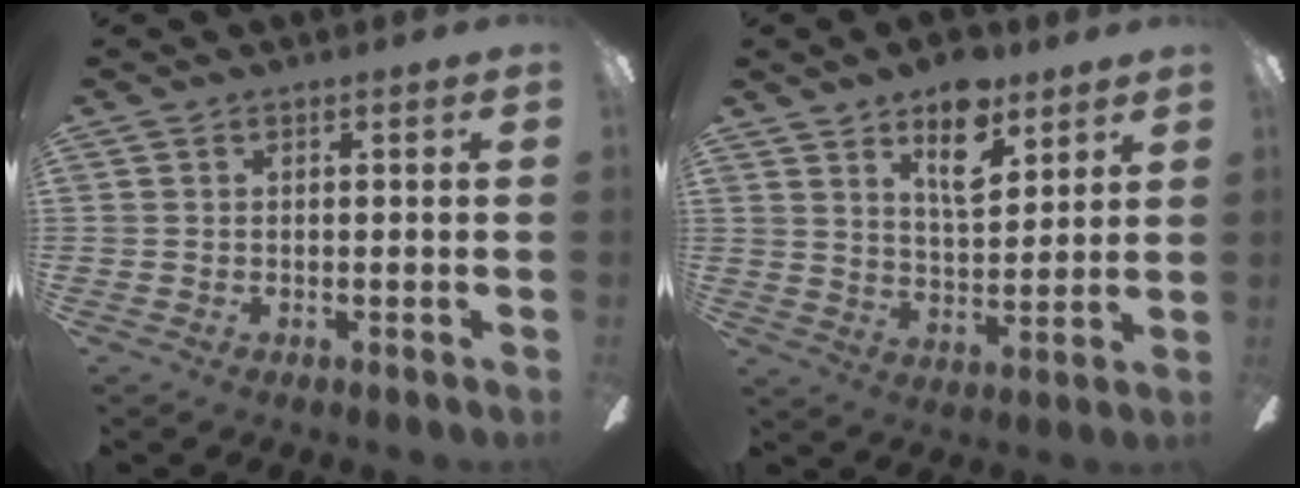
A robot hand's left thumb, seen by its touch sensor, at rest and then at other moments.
{"total": 11.9, "force": [7.6, 5.7, 7.2], "torque": [-0.100, -0.033, 0.132]}